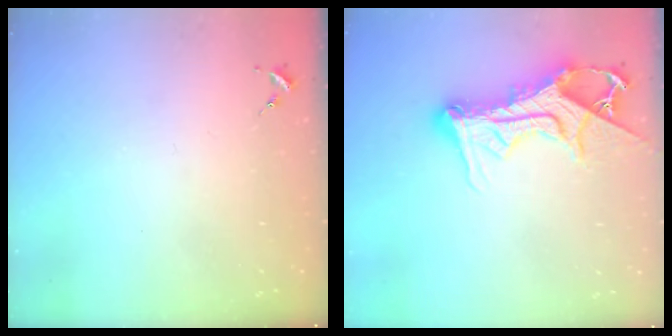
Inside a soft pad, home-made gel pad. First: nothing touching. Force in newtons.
{"total": 17.6, "press": 17.5, "slide": 1.6}